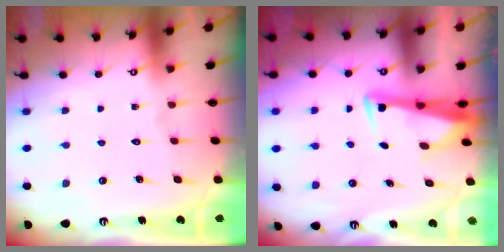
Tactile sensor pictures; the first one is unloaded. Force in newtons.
{"total": 3.4, "press": 3.3, "slide": 0.9}